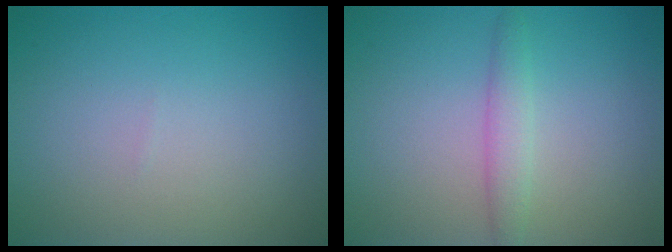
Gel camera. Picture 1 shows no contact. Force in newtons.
{"total": 1.9, "press": 1.9, "slide": 0.0}